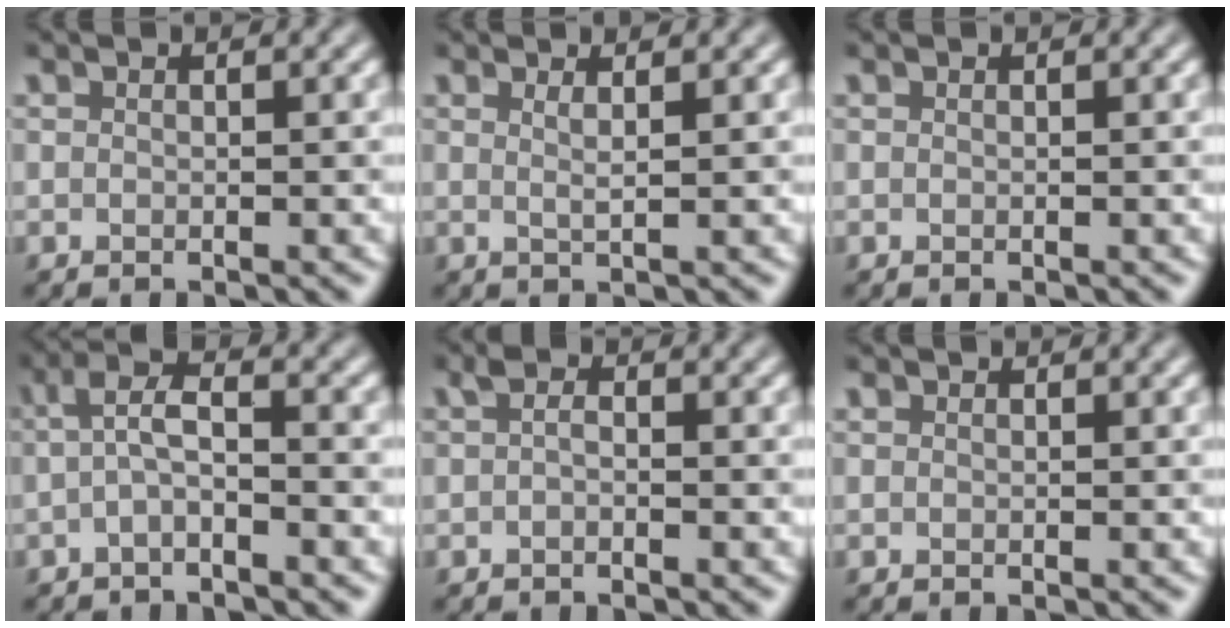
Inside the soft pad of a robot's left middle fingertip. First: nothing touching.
{"total": 1.3, "force": [0.6, 0.4, 1.1], "torque": [-0.013, -0.001, 0.003]}
{"total": 0.0}
{"total": 2.8, "force": [-0.7, 0.7, 2.6], "torque": [-0.053, 0.012, -0.023]}
{"total": 1.1, "force": [-0.1, 0.5, 0.9], "torque": [-0.019, 0.002, -0.004]}
{"total": 0.0}